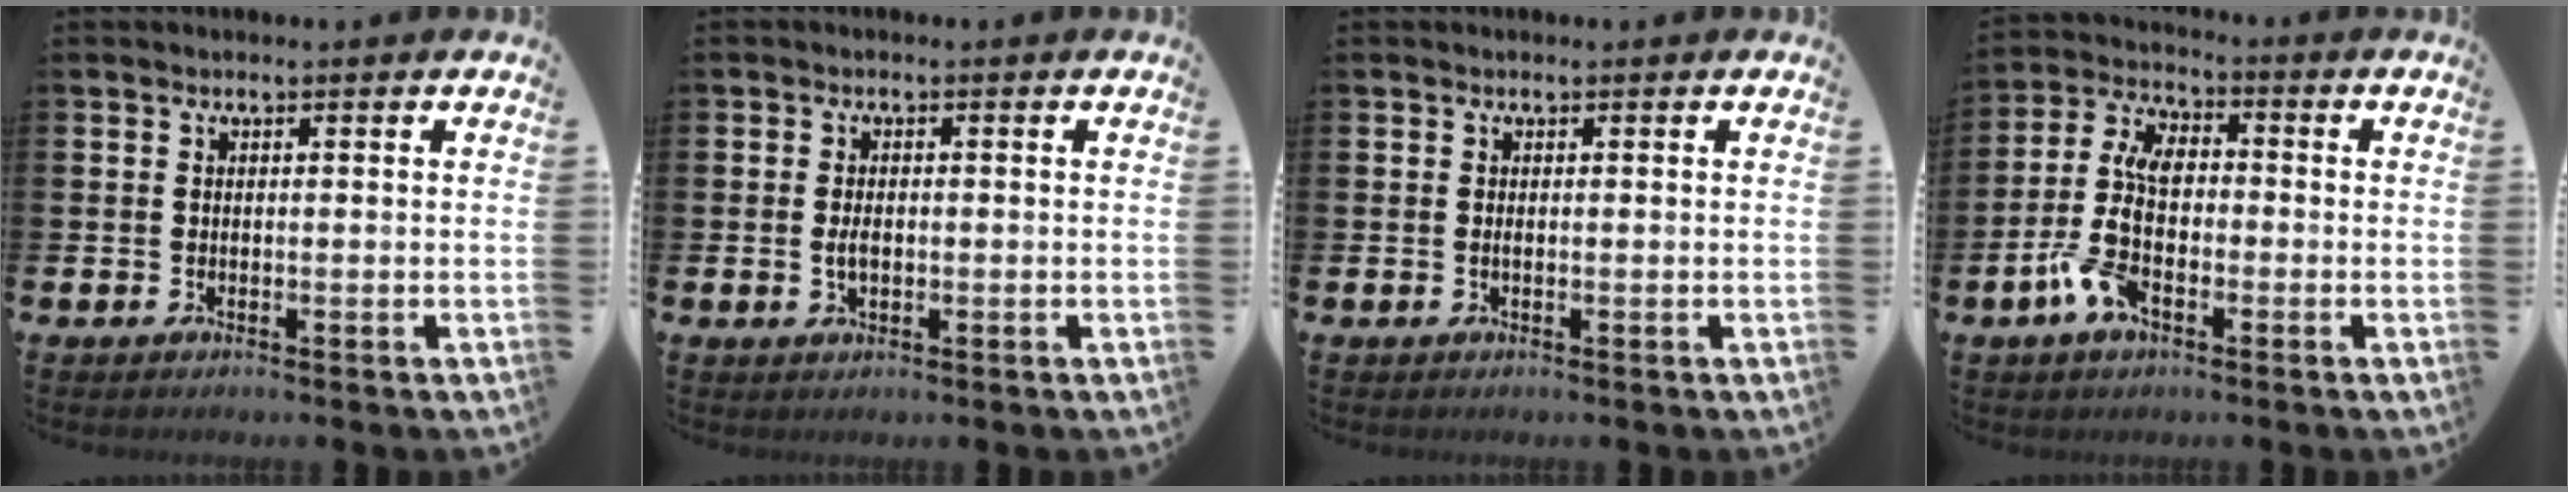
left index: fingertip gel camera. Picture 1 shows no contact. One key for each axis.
{"total": 2.0, "fx": -0.1, "fy": 1.0, "fz": 1.6, "tx": -0.026, "ty": 0.001, "tz": -0.003}
{"total": 0.6, "fx": -0.5, "fy": -0.2, "fz": -0.2, "tx": 0.001, "ty": 0.000, "tz": -0.009}
{"total": 8.9, "fx": -1.8, "fy": 4.8, "fz": 7.3, "tx": -0.169, "ty": 0.001, "tz": -0.038}